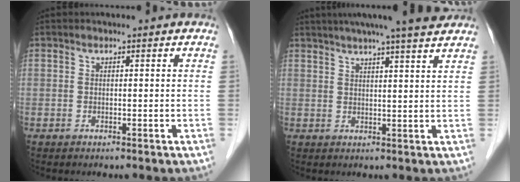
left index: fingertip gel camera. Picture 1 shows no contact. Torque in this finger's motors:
{"motor_torque": [0.38, -0.84, 0.74, 0.15]}